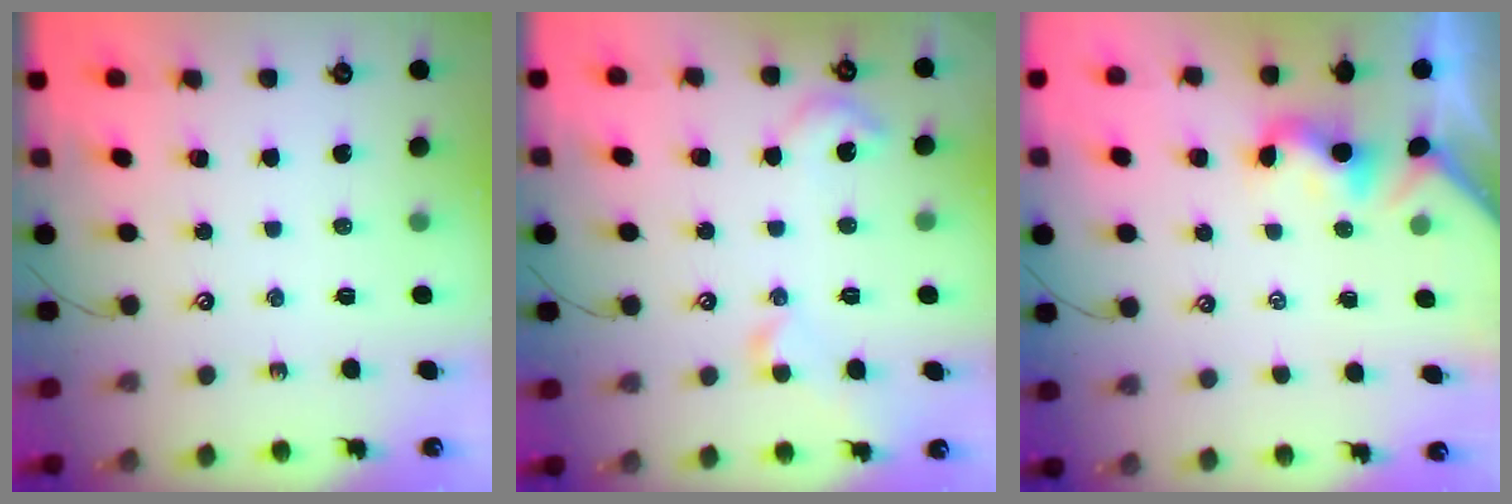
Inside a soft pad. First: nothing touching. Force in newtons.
{"total": 5.0, "press": 5.0, "slide": 0.8}
{"total": 1.9, "press": 1.8, "slide": 0.6}